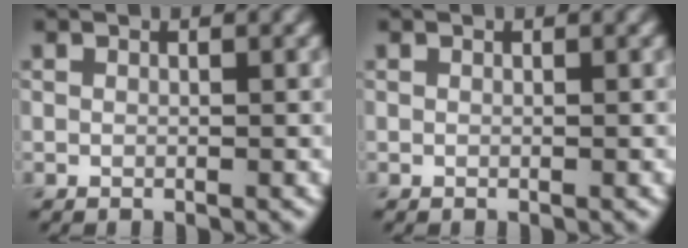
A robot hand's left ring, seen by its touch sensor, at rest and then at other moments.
{"total": 0.0}